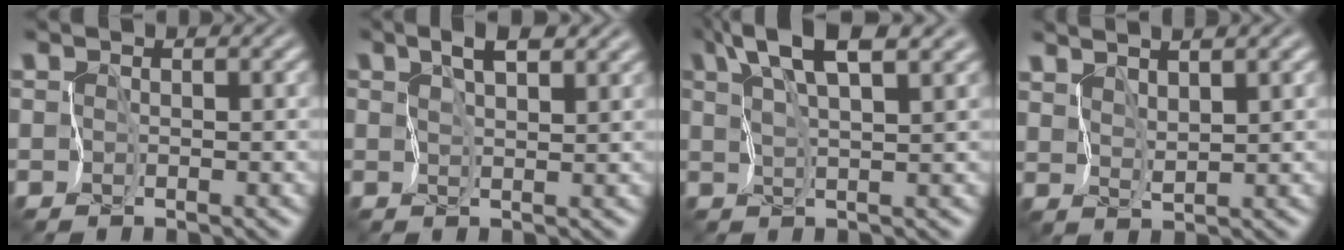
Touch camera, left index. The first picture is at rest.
{"total": 2.8, "force": [1.8, 0.8, 2.0], "torque": [-0.040, 0.002, 0.032]}
{"total": 6.0, "force": [3.9, 1.3, 4.4], "torque": [-0.089, 0.013, 0.072]}
{"total": 4.0, "force": [3.1, 0.7, 2.4], "torque": [-0.040, 0.017, 0.041]}